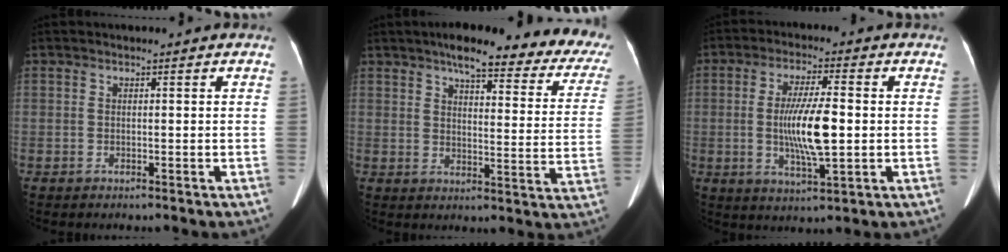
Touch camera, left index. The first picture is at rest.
{"total": 22.0, "force": [18.3, 5.0, 11.1], "torque": [-0.117, -0.015, 0.200]}
{"total": 9.6, "force": [-0.5, 1.5, 9.5], "torque": [-0.182, -0.007, -0.008]}